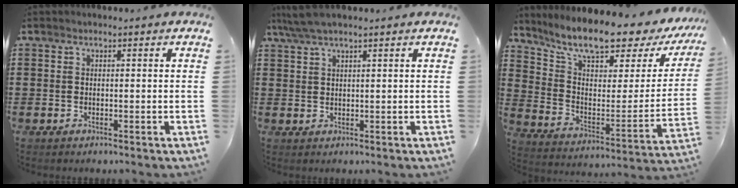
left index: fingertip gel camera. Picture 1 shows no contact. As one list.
[{"total": 3.2, "force": [2.3, 0.2, 2.3], "torque": [-0.047, 0.002, 0.044]}, {"total": 9.4, "force": [8.2, 1.4, 4.4], "torque": [-0.101, -0.070, 0.134]}]